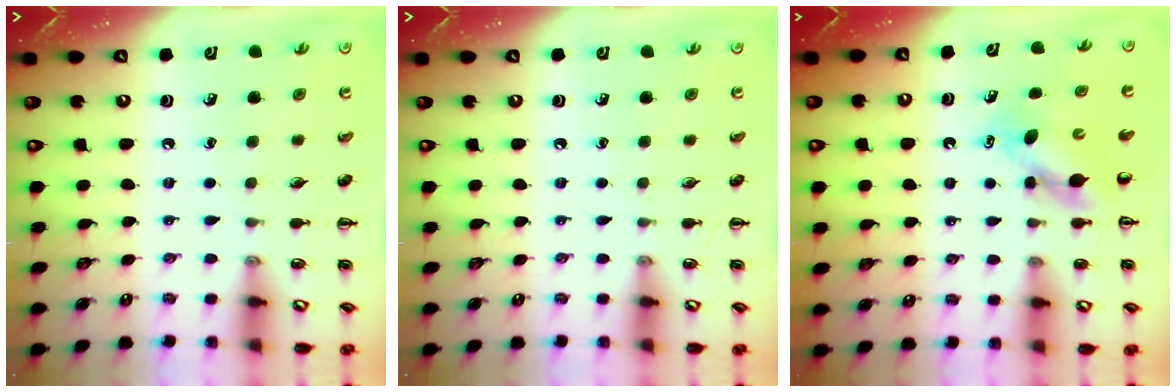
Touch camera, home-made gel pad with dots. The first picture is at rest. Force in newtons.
{"total": 0.0}
{"total": 5.2, "press": 5.1, "slide": 0.5}